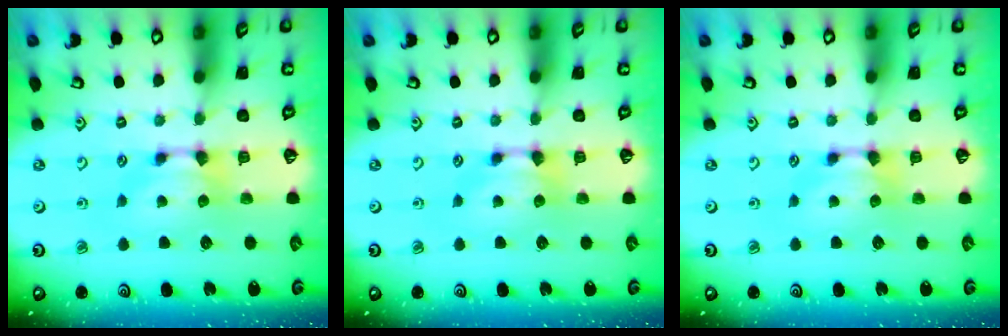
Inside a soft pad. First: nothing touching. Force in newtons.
{"total": 0.0}
{"total": 0.0}